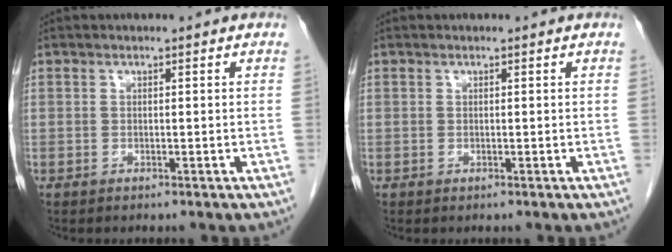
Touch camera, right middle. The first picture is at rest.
{"total": 0.0}